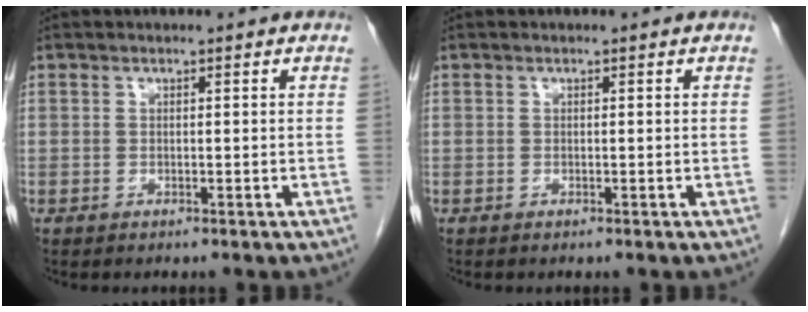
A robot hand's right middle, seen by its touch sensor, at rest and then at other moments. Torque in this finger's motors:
{"motor_torque": [0.02, 0.00, 0.00, 0.00]}